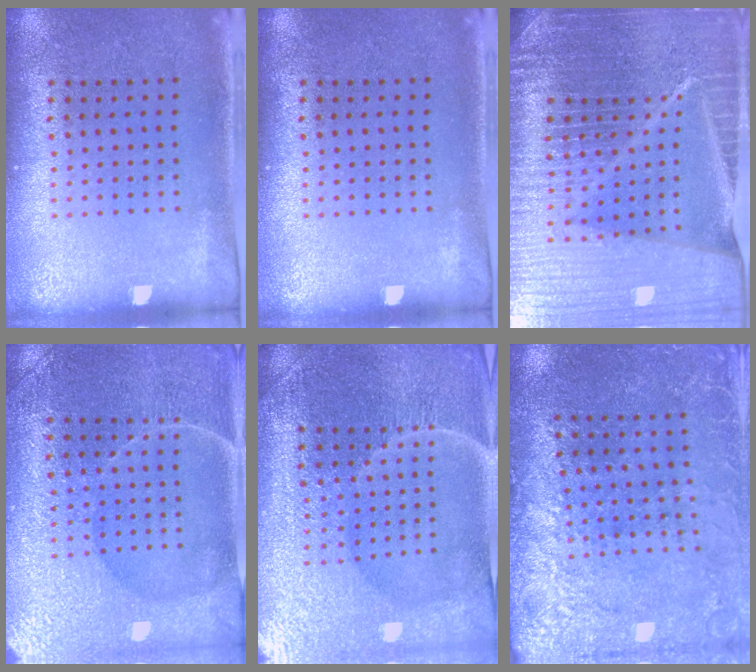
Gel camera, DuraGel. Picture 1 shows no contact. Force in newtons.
{"total": 0.0}
{"total": 7.2, "press": 6.1, "slide": 3.7}
{"total": 4.4, "press": 4.3, "slide": 0.8}
{"total": 5.5, "press": 5.1, "slide": 2.1}
{"total": 2.8, "press": 2.8, "slide": 0.1}